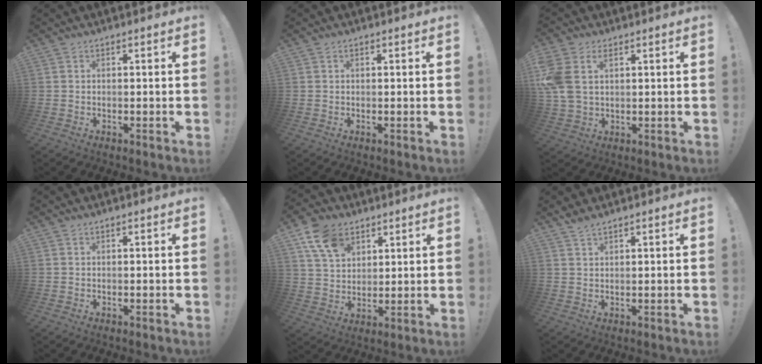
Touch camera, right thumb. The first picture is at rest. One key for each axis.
{"total": 0.0}
{"total": 8.0, "fx": 3.1, "fy": 5.4, "fz": 5.0, "tx": -0.107, "ty": -0.009, "tz": 0.061}
{"total": 0.0}
{"total": 11.9, "fx": 6.5, "fy": 8.2, "fz": 5.8, "tx": -0.101, "ty": -0.021, "tz": 0.128}
{"total": 2.2, "fx": 1.8, "fy": 0.3, "fz": 1.2, "tx": -0.021, "ty": -0.009, "tz": 0.033}